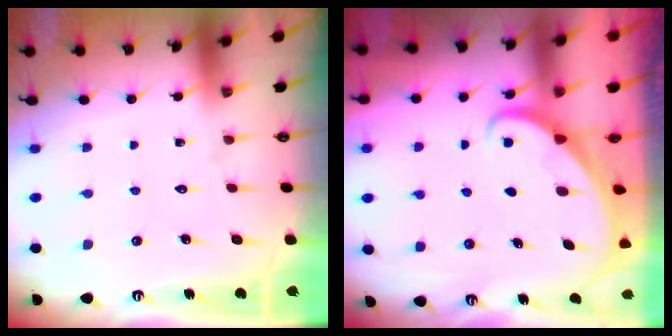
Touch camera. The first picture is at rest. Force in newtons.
{"total": 1.8, "press": 1.8, "slide": 0.2}